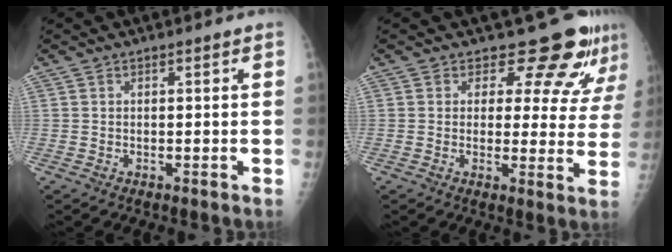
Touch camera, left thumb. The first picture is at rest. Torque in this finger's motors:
{"motor_torque": [0.05, 0.27, -0.01, 0.14, 0.03]}